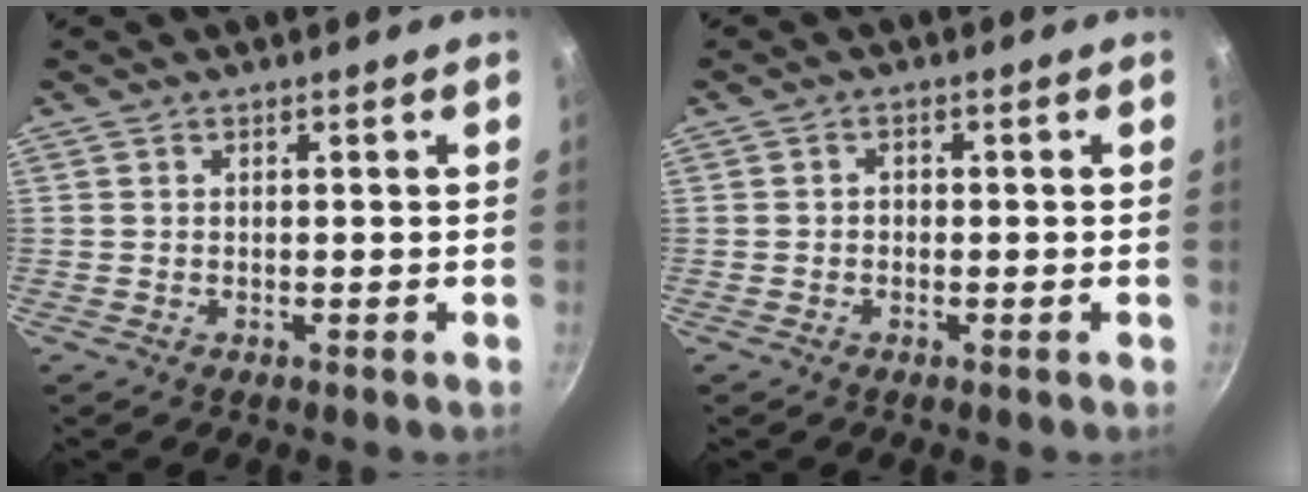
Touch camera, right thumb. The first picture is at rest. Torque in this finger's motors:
{"motor_torque": [-0.69, 0.01, 0.14, 0.02, 0.02]}